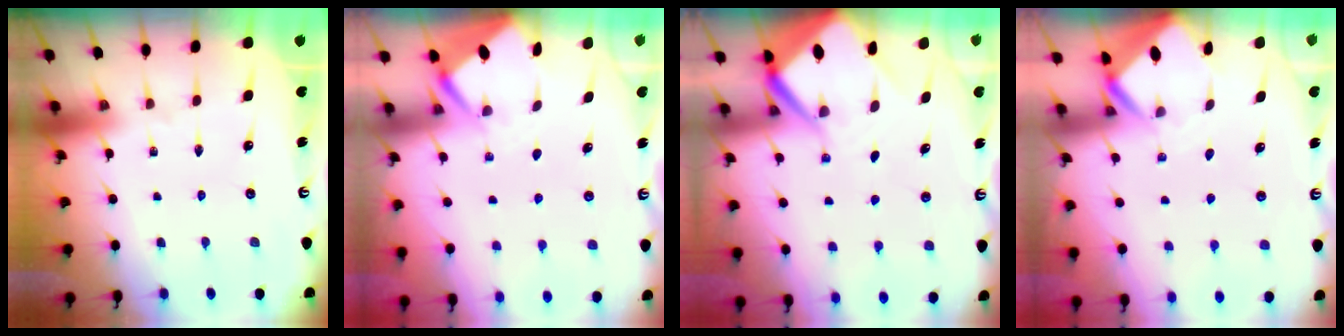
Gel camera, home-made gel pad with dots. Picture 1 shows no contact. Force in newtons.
{"total": 2.8, "press": 2.8, "slide": 0.4}
{"total": 7.6, "press": 7.5, "slide": 0.5}
{"total": 2.6, "press": 2.6, "slide": 0.2}